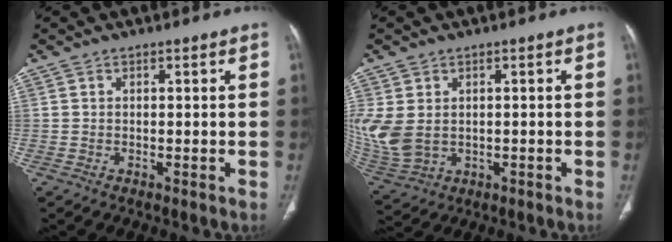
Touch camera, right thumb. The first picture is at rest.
{"total": 10.6, "force": [0.2, 7.8, 7.2], "torque": [-0.188, -0.007, 0.027]}